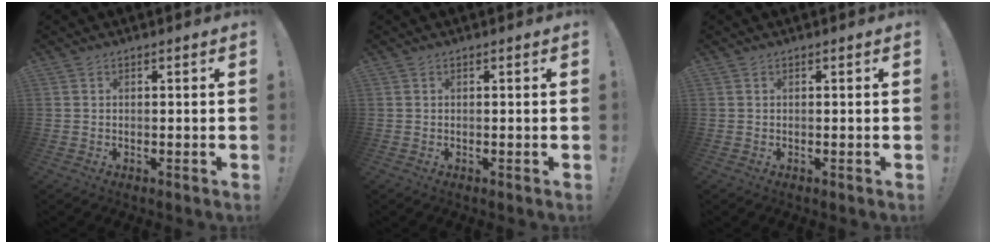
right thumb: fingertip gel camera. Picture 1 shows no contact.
{"total": 0.0}
{"total": 0.0}